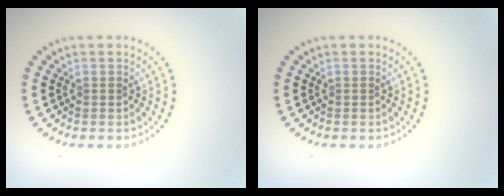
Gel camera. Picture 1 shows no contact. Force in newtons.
{"total": 0.0}